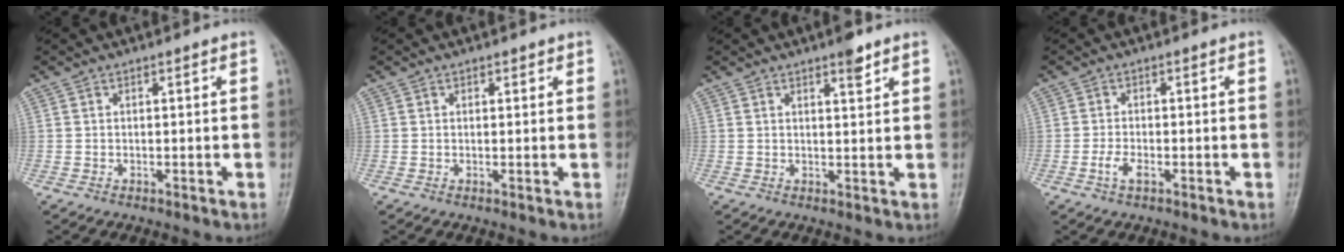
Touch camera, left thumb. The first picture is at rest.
{"total": 1.0, "force": [0.7, 0.7, 0.2], "torque": [0.009, -0.003, 0.005]}
{"total": 3.1, "force": [2.2, 0.9, 2.0], "torque": [-0.022, -0.013, 0.030]}
{"total": 2.7, "force": [-1.2, 1.3, 2.1], "torque": [-0.046, 0.006, -0.024]}